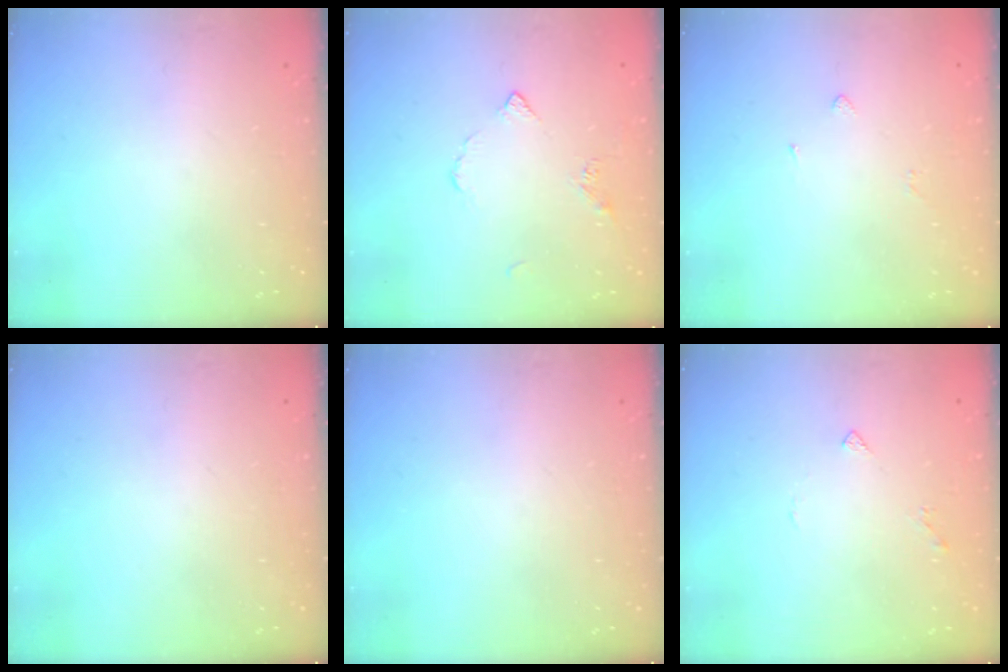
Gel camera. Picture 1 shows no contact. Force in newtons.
{"total": 3.5, "press": 3.4, "slide": 0.7}
{"total": 1.9, "press": 1.8, "slide": 0.6}
{"total": 0.0}
{"total": 0.0}
{"total": 3.6, "press": 3.5, "slide": 0.8}